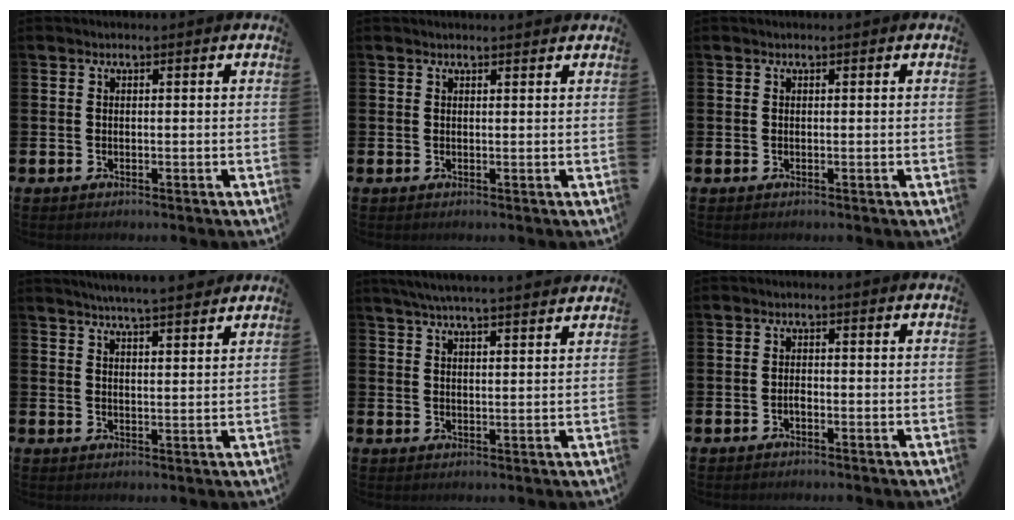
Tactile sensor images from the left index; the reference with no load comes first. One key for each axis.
{"total": 0.8, "fx": 0.8, "fy": 0.0, "fz": 0.1, "tx": 0.010, "ty": -0.005, "tz": 0.012}
{"total": 0.0}
{"total": 5.1, "fx": 5.0, "fy": -0.5, "fz": 0.9, "tx": -0.025, "ty": -0.022, "tz": 0.088}
{"total": 5.3, "fx": 5.1, "fy": -0.2, "fz": 1.4, "tx": -0.044, "ty": -0.021, "tz": 0.093}
{"total": 0.9, "fx": -0.5, "fy": 0.4, "fz": 0.6, "tx": -0.010, "ty": -0.002, "tz": -0.011}